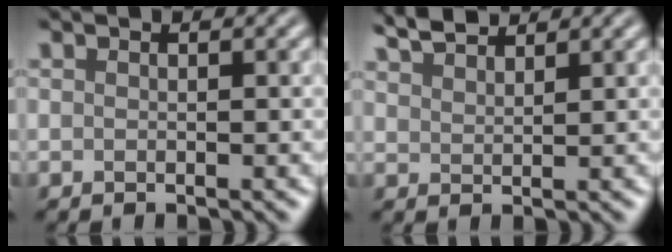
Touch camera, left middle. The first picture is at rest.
{"total": 2.8, "force": [2.7, 0.4, 0.8], "torque": [-0.013, 0.006, 0.057]}